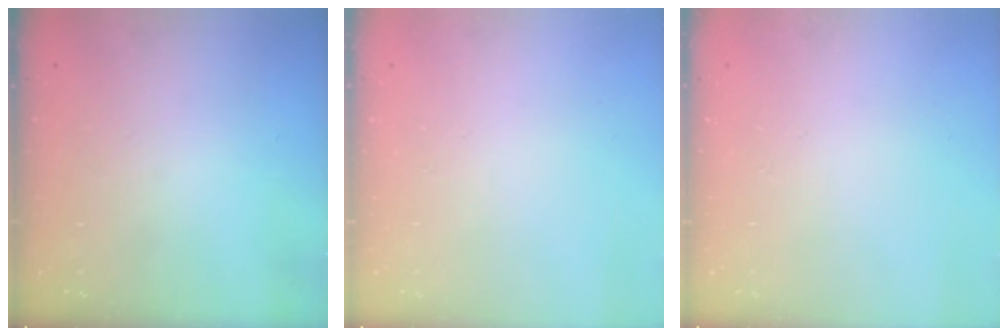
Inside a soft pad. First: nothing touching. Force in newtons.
{"total": 0.0}
{"total": 0.0}